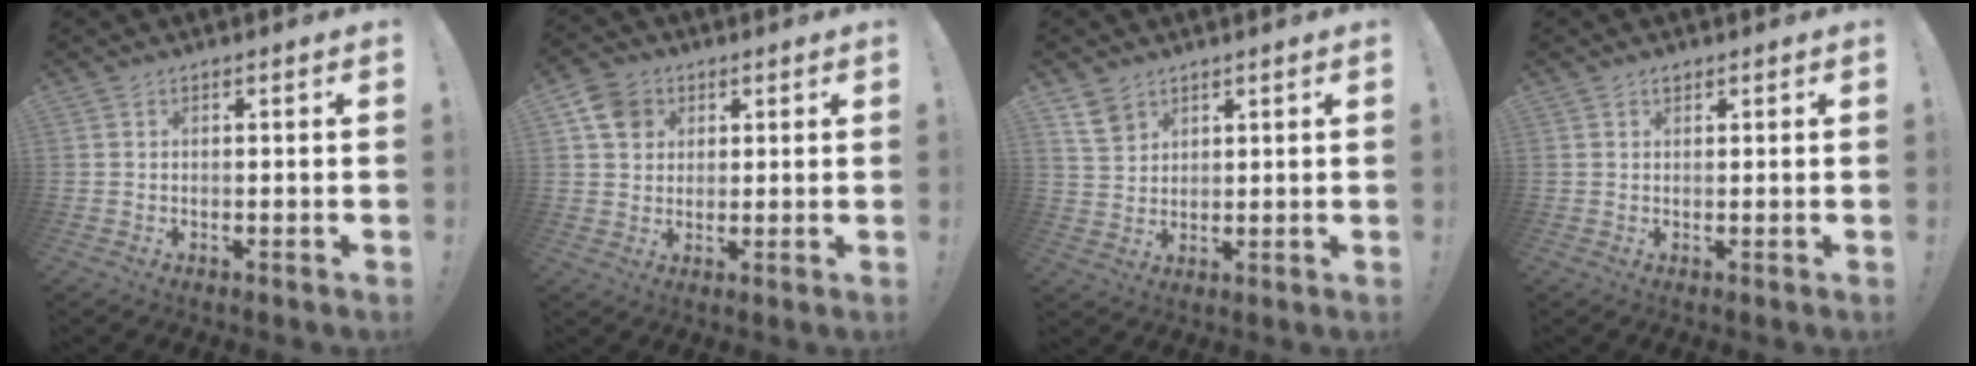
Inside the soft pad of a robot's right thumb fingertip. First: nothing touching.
{"total": 7.8, "force": [3.4, 6.5, 2.8], "torque": [-0.041, -0.011, 0.068]}
{"total": 6.6, "force": [4.4, 4.6, 1.7], "torque": [-0.020, -0.027, 0.085]}
{"total": 1.0, "force": [0.8, 0.5, 0.3], "torque": [-0.001, -0.002, 0.015]}